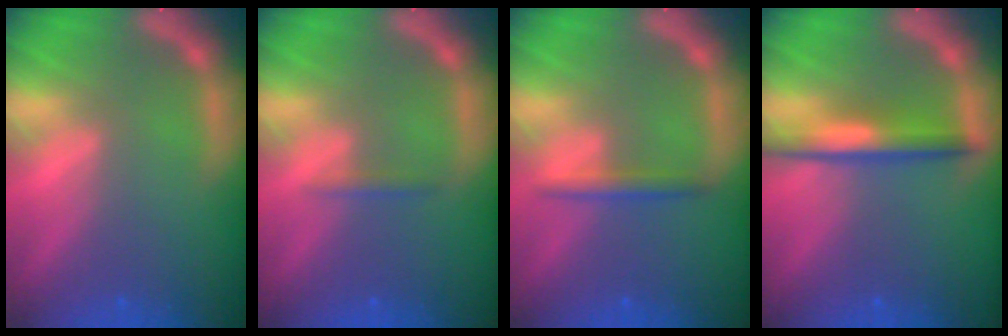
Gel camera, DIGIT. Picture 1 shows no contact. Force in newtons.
{"total": 0.9}
{"total": 1.9}
{"total": 4.0}